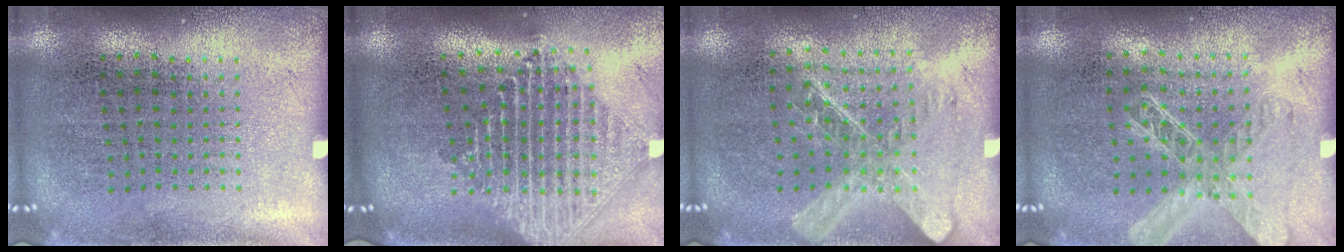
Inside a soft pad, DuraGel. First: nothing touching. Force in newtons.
{"total": 2.4, "press": 1.8, "slide": 1.5}
{"total": 1.5, "press": 1.3, "slide": 0.7}
{"total": 1.3, "press": 1.2, "slide": 0.5}